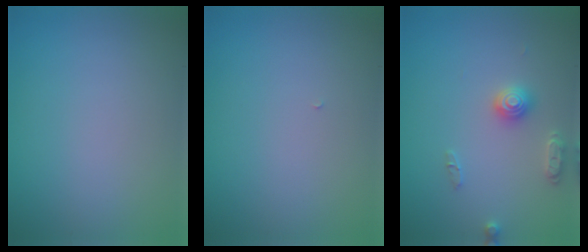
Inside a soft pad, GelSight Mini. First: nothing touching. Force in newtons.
{"total": 0.0}
{"total": 2.5, "press": 2.5, "slide": 0.4}